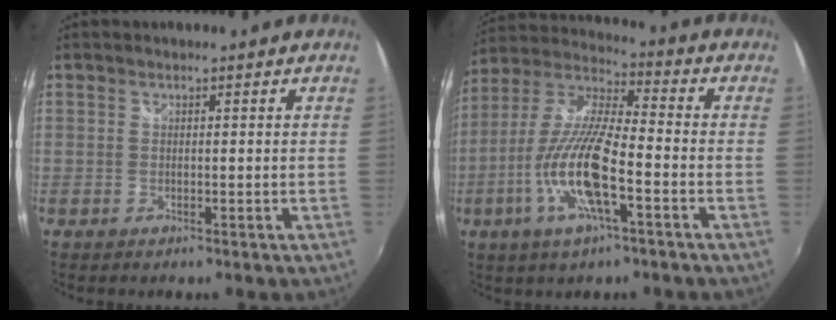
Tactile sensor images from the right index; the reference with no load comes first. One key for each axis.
{"total": 15.3, "fx": -5.6, "fy": 3.1, "fz": 13.9, "tx": -0.286, "ty": -0.011, "tz": -0.113}